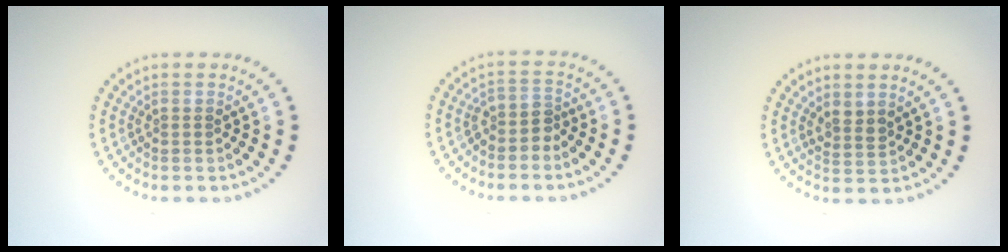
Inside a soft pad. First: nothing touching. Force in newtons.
{"total": 1.9, "press": 1.5, "slide": 1.2}
{"total": 1.4, "press": 1.2, "slide": 0.8}